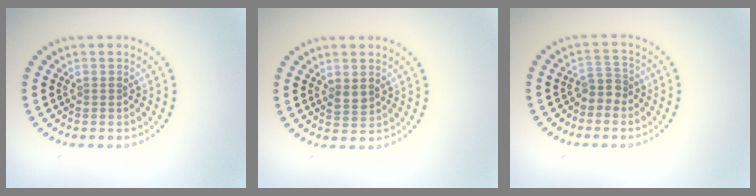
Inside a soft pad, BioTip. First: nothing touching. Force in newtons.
{"total": 1.3, "press": 1.3, "slide": 0.2}
{"total": 1.8, "press": 1.4, "slide": 1.2}